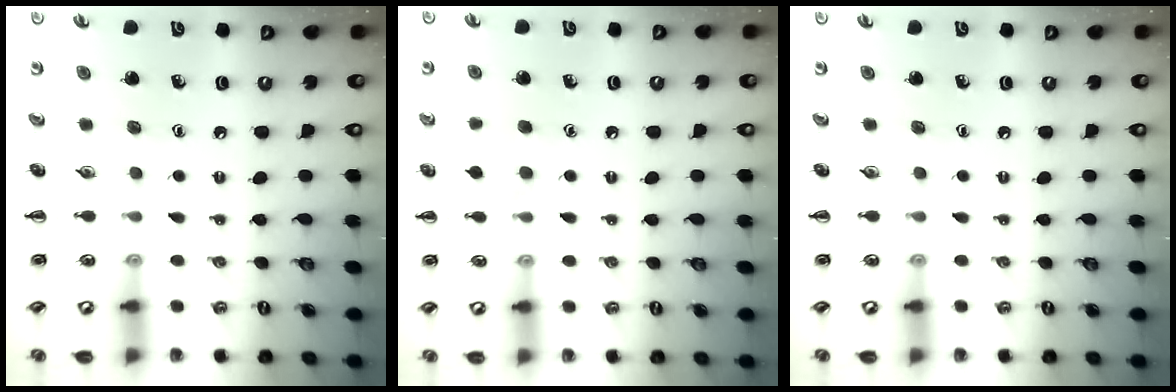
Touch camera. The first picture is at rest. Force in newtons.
{"total": 4.9, "press": 4.6, "slide": 1.7}
{"total": 0.0}